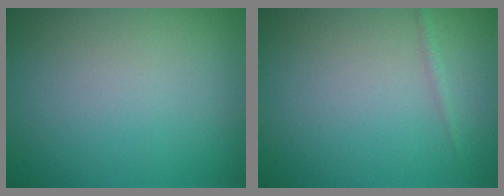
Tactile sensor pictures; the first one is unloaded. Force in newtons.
{"total": 0.6, "press": 0.6, "slide": 0.0}